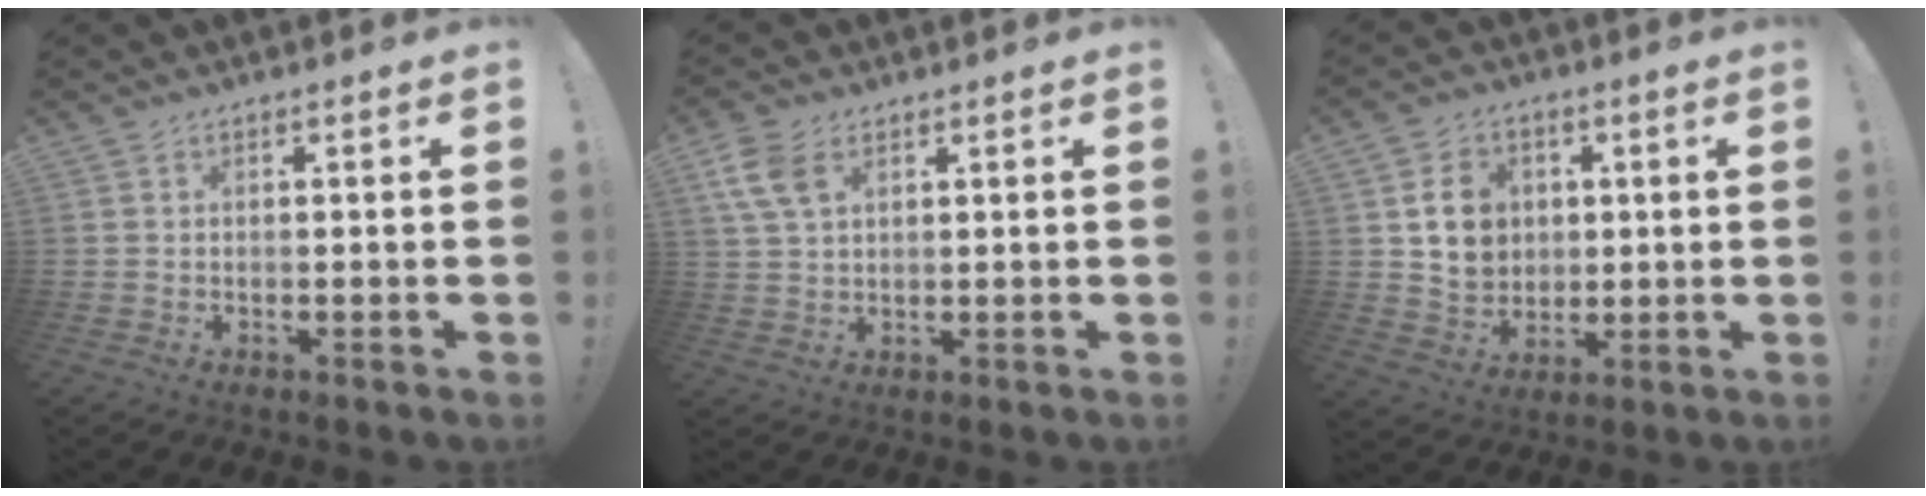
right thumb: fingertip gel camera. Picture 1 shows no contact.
{"total": 8.3, "force": [3.8, 5.3, 5.2], "torque": [-0.111, -0.005, 0.075]}
{"total": 11.1, "force": [3.2, 9.6, 4.6], "torque": [-0.054, -0.007, 0.067]}